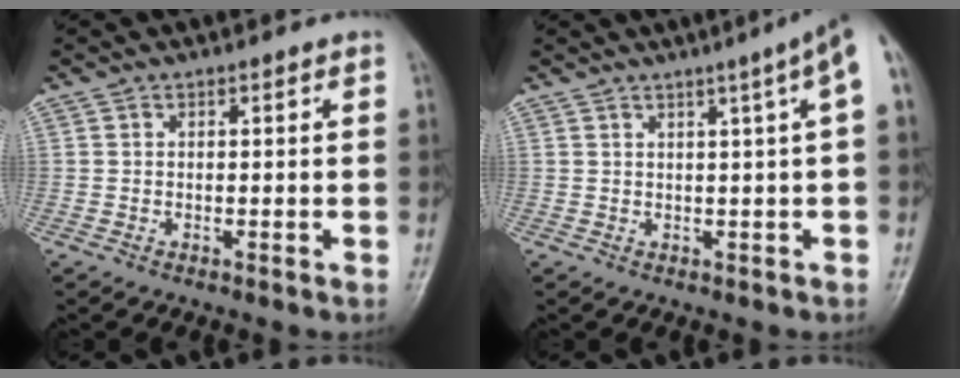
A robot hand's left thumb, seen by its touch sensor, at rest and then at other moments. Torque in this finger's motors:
{"motor_torque": [1.41, 3.60, 1.76, 0.07, 0.11]}